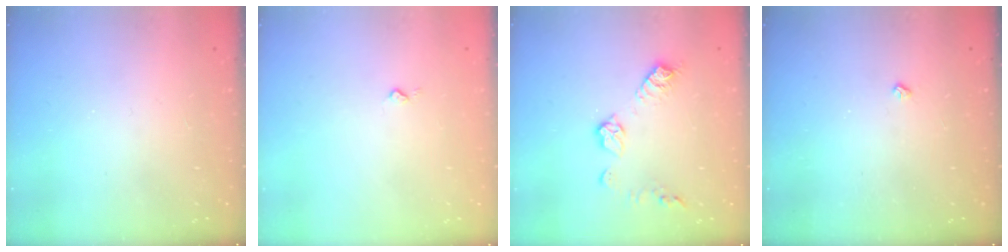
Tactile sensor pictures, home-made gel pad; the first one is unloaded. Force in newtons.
{"total": 2.7, "press": 2.6, "slide": 0.4}
{"total": 9.4, "press": 9.4, "slide": 0.2}
{"total": 2.2, "press": 2.1, "slide": 0.4}